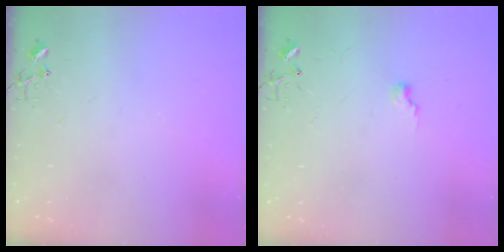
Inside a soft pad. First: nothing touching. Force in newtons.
{"total": 5.1, "press": 5.0, "slide": 0.6}